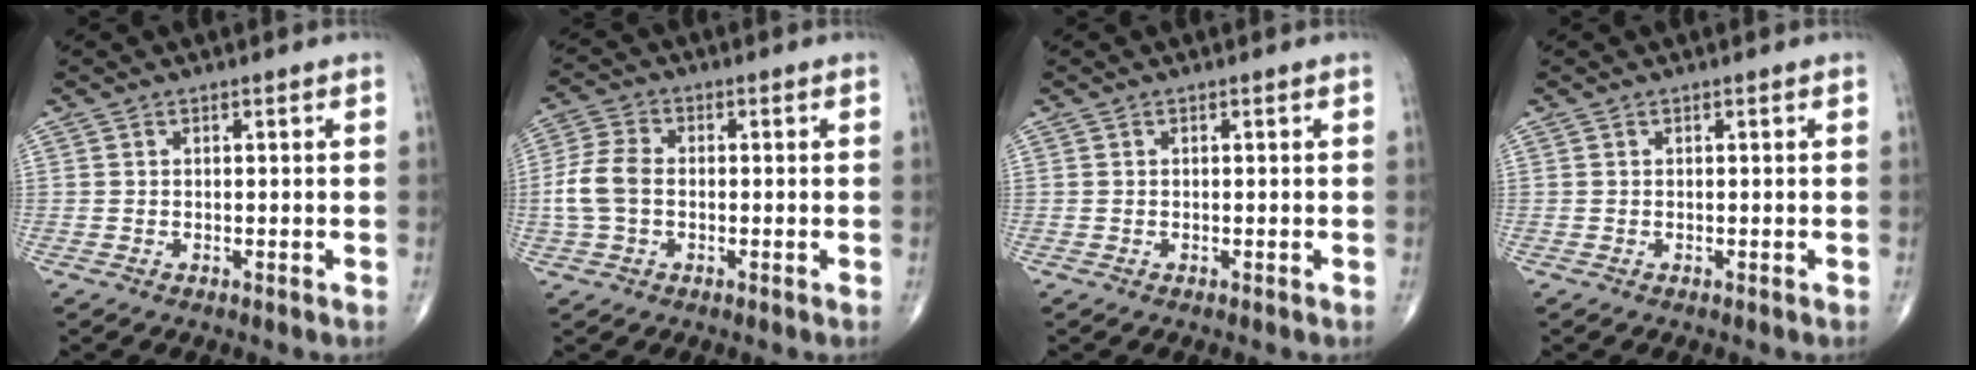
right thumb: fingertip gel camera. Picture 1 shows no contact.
{"total": 7.1, "force": [-0.7, 4.8, 5.2], "torque": [-0.120, 0.017, -0.019]}
{"total": 0.0}
{"total": 0.0}